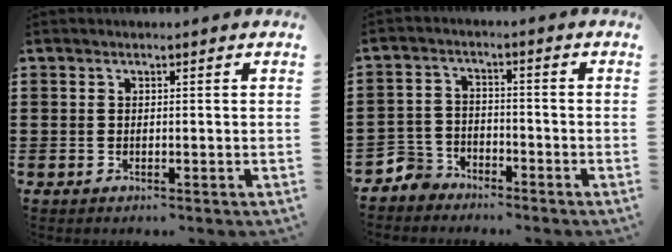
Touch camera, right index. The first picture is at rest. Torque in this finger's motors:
{"motor_torque": [-0.70, 1.16, 0.00, -0.03]}